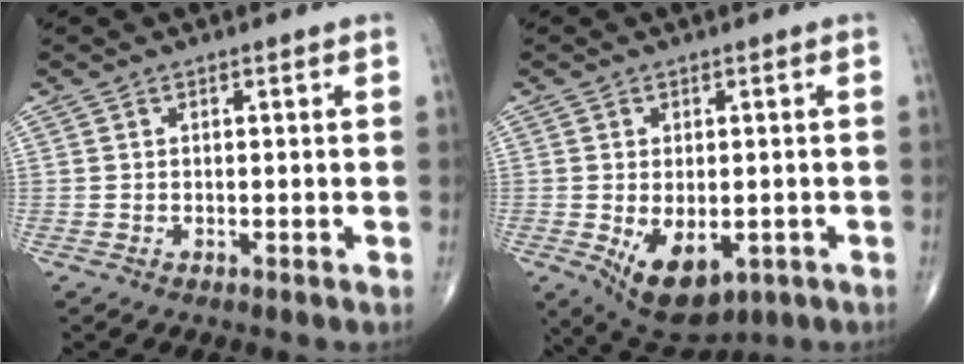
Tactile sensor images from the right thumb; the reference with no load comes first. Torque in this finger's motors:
{"motor_torque": [-0.05, 0.46, 0.61, 0.26, 0.23]}